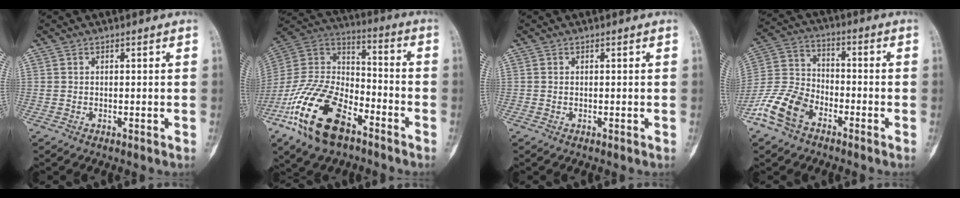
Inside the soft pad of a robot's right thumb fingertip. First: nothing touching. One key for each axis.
{"total": 21.4, "fx": -12.0, "fy": 10.8, "fz": 14.0, "tx": -0.268, "ty": 0.060, "tz": -0.229}
{"total": 0.0}
{"total": 11.3, "fx": -6.7, "fy": 6.9, "fz": 6.0, "tx": -0.121, "ty": 0.037, "tz": -0.141}